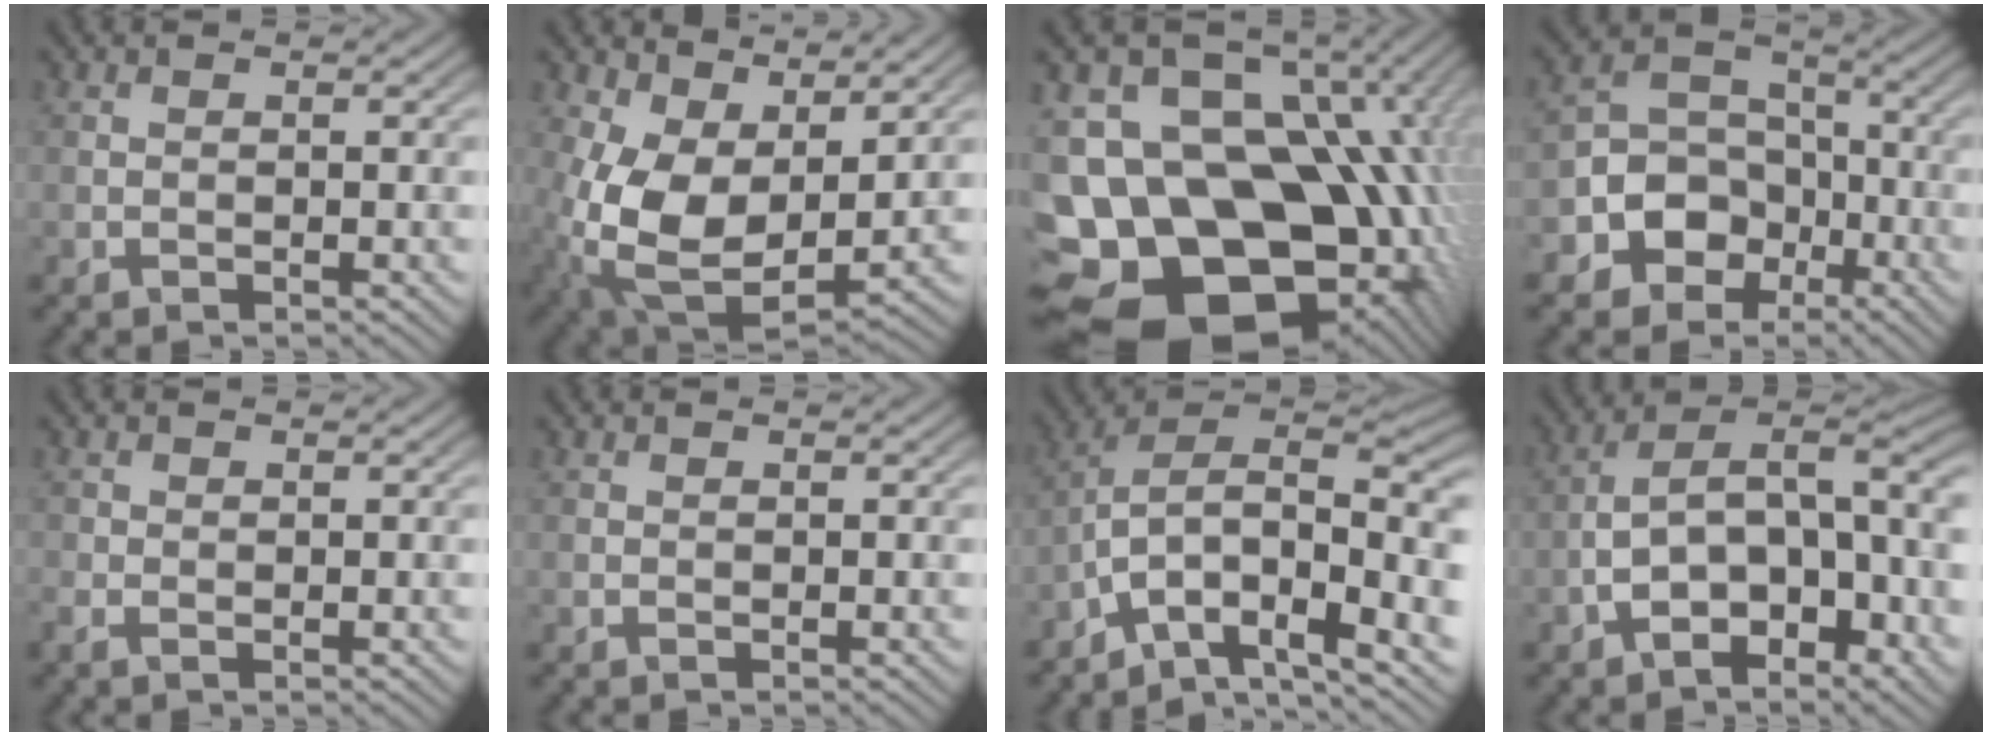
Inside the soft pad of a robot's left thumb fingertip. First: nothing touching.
{"total": 12.0, "force": [2.2, 7.0, 9.5], "torque": [-0.215, -0.010, 0.038]}
{"total": 22.2, "force": [-5.3, 15.8, 14.7], "torque": [-0.281, -0.003, -0.057]}
{"total": 8.9, "force": [-4.1, 7.0, 3.8], "torque": [-0.076, -0.008, -0.094]}
{"total": 1.6, "force": [-0.6, 1.2, 0.9], "torque": [-0.023, -0.003, -0.014]}
{"total": 0.0}
{"total": 13.4, "force": [-5.3, 7.4, 9.9], "torque": [-0.172, -0.004, -0.109]}
{"total": 13.9, "force": [-3.5, 7.4, 11.2], "torque": [-0.179, 0.007, -0.060]}